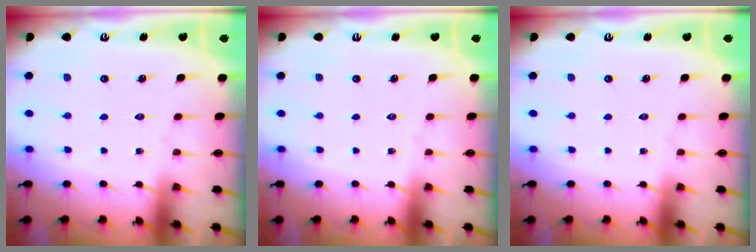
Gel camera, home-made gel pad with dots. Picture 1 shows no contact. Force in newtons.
{"total": 0.0}
{"total": 0.0}